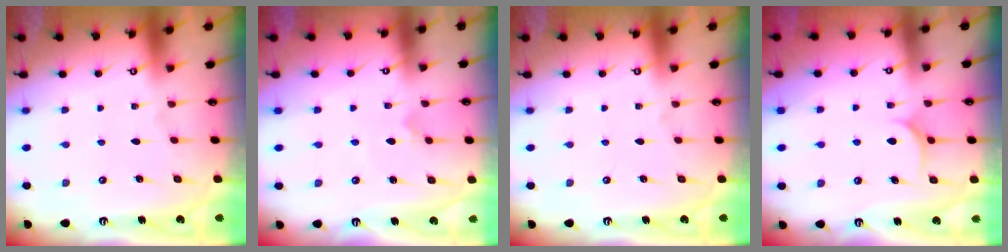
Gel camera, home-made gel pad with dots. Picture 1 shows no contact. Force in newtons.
{"total": 3.5, "press": 3.5, "slide": 0.2}
{"total": 0.0}
{"total": 5.6, "press": 5.6, "slide": 0.7}